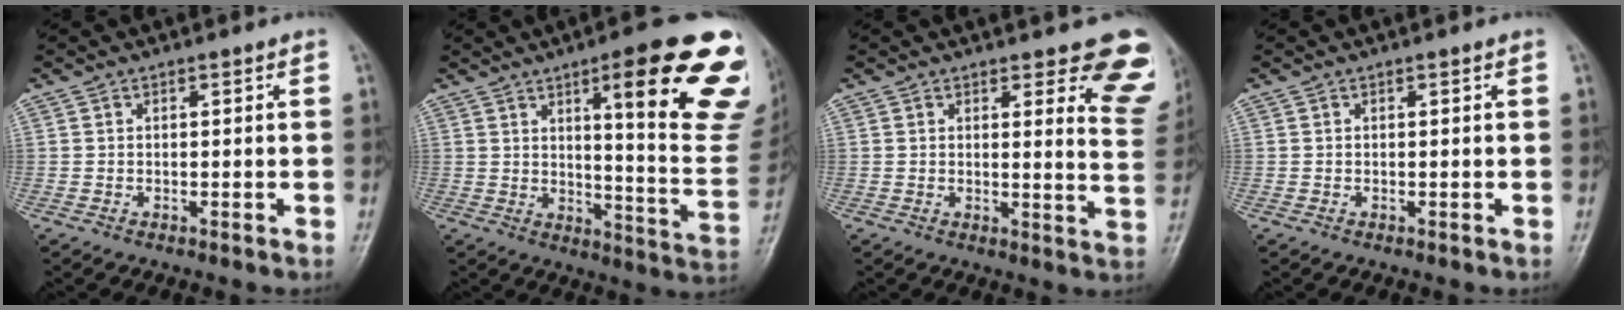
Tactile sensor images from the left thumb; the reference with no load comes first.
{"total": 24.3, "force": [11.4, 5.1, 20.8], "torque": [-0.214, -0.043, 0.153]}
{"total": 10.5, "force": [8.4, 3.4, 5.4], "torque": [-0.014, -0.054, 0.065]}
{"total": 0.0}